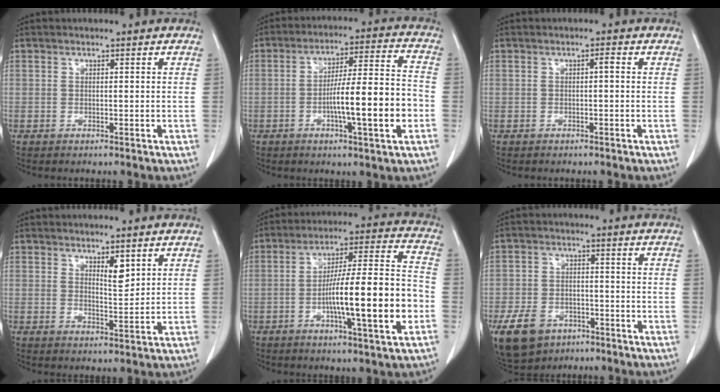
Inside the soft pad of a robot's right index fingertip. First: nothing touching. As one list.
[{"total": 13.1, "force": [-3.4, 0.8, 12.6], "torque": [-0.202, 0.008, -0.055]}, {"total": 0.9, "force": [0.0, 0.1, 0.9], "torque": [-0.013, 0.002, 0.000]}, {"total": 3.3, "force": [1.8, 0.9, 2.6], "torque": [-0.045, -0.008, 0.033]}, {"total": 16.9, "force": [-4.3, 1.1, 16.3], "torque": [-0.264, 0.009, -0.068]}, {"total": 11.2, "force": [-6.4, 7.7, 5.0], "torque": [-0.113, 0.003, -0.099]}]